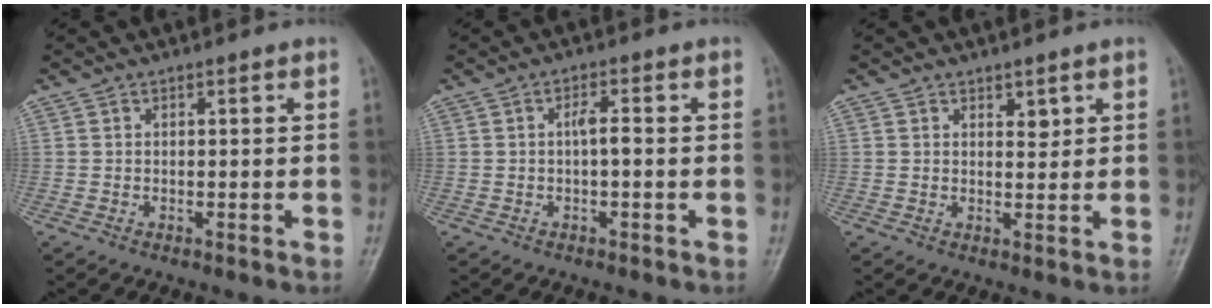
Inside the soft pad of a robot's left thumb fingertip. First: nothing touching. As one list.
[{"total": 2.3, "force": [-0.2, 0.7, 2.1], "torque": [-0.036, 0.008, -0.006]}, {"total": 2.0, "force": [1.2, 1.1, 1.2], "torque": [-0.003, -0.008, 0.020]}]